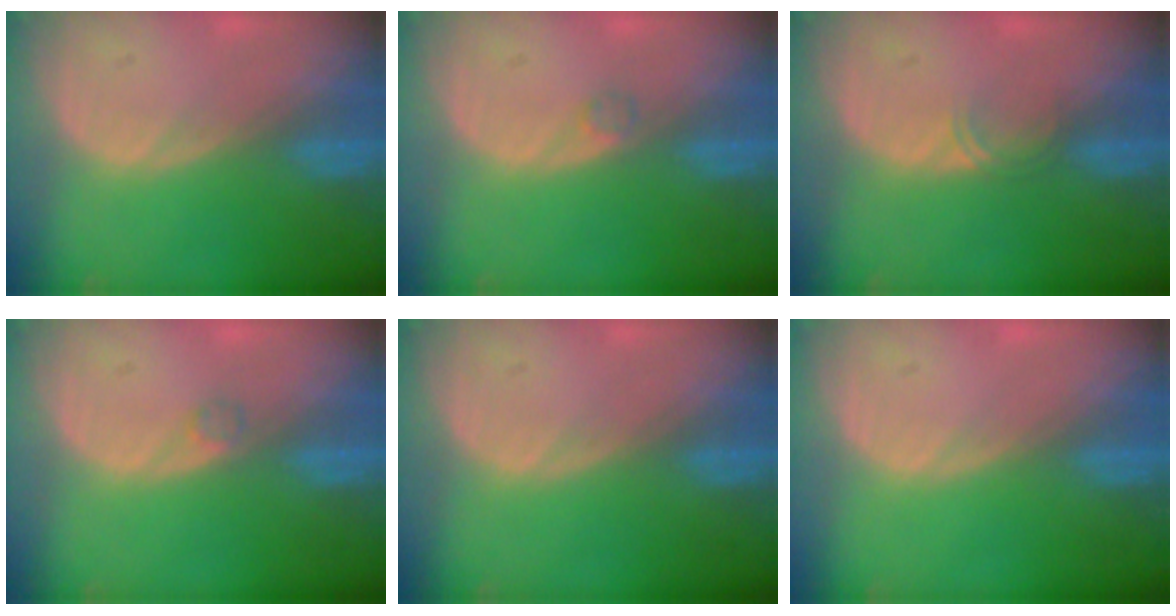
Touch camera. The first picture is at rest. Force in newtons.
{"total": 0.9, "press": 0.9, "slide": 0.1}
{"total": 1.4, "press": 1.1, "slide": 0.9}
{"total": 0.9, "press": 0.9, "slide": 0.1}
{"total": 0.0}
{"total": 0.0}